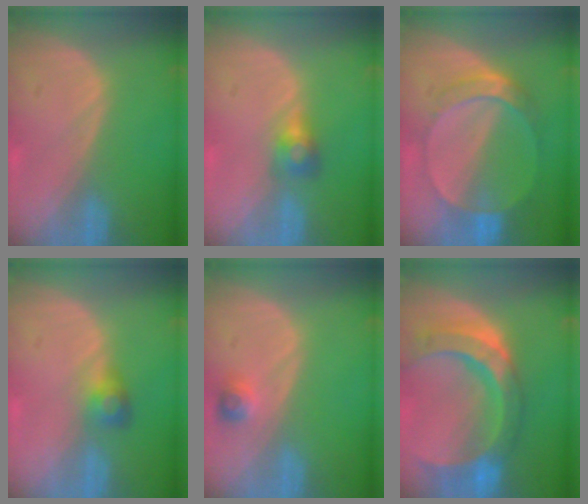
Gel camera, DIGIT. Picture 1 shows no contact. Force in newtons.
{"total": 2.7, "press": 2.5, "slide": 0.9}
{"total": 7.2, "press": 6.4, "slide": 3.4}
{"total": 2.6, "press": 2.5, "slide": 0.7}
{"total": 2.2, "press": 2.2, "slide": 0.4}
{"total": 11.5, "press": 9.8, "slide": 6.0}